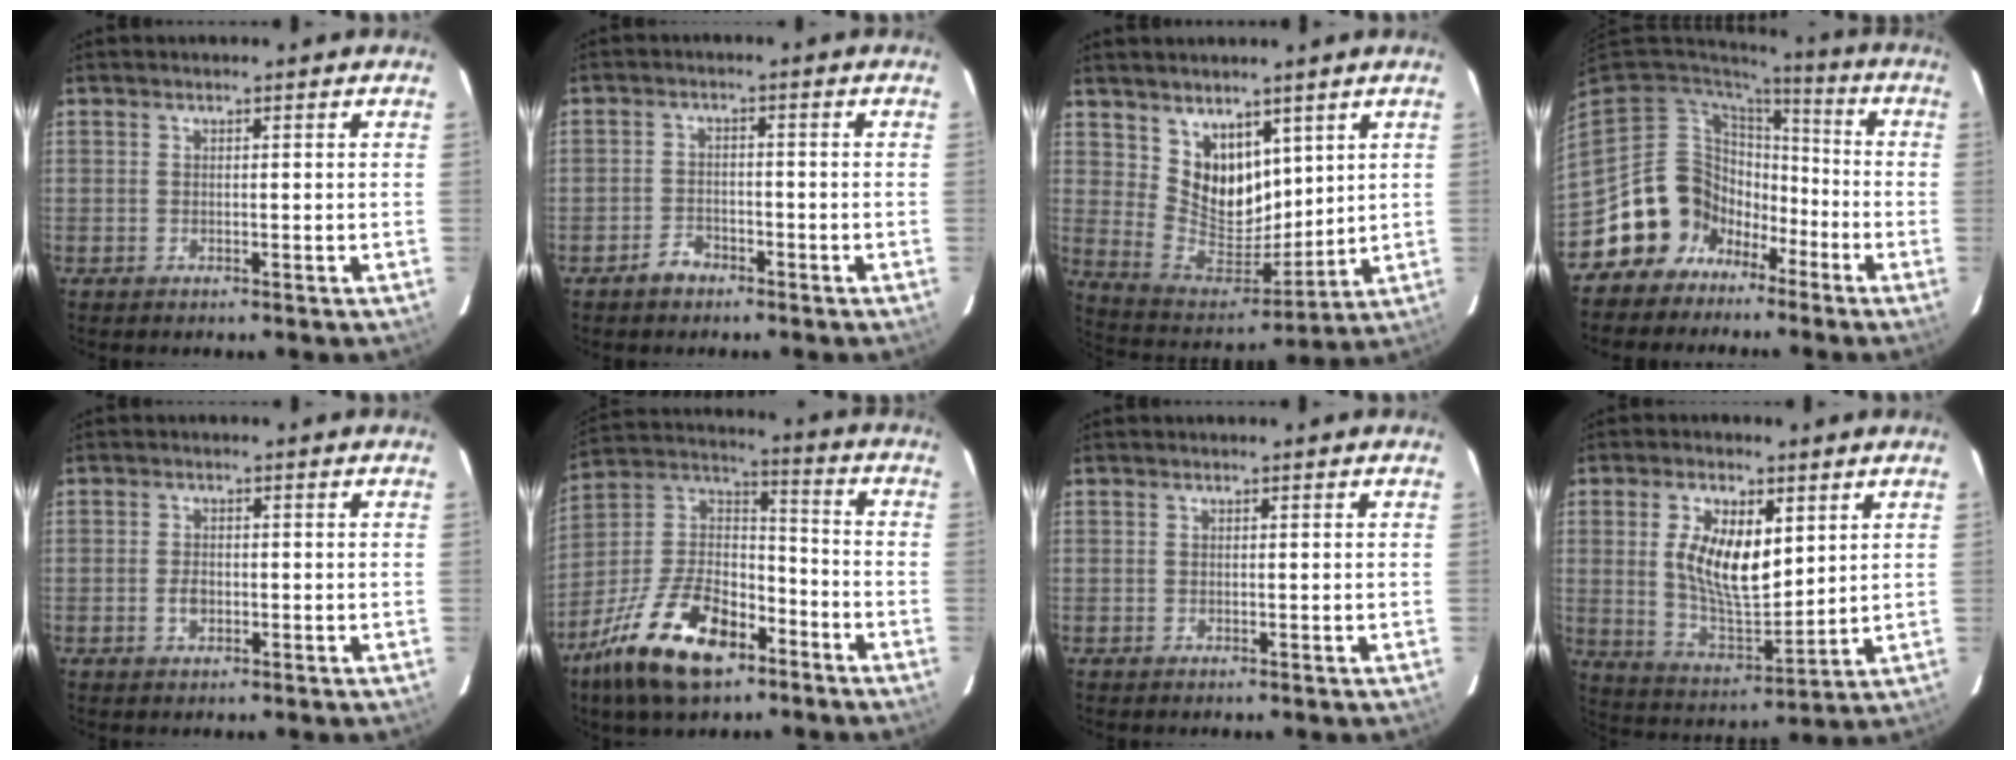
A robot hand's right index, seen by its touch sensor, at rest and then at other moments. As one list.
[{"total": 3.4, "force": [-2.5, 2.1, 1.0], "torque": [-0.027, 0.007, -0.042]}, {"total": 12.1, "force": [7.0, 8.2, 5.5], "torque": [-0.097, -0.006, 0.150]}, {"total": 14.5, "force": [-7.4, 11.8, 4.2], "torque": [-0.110, 0.033, -0.123]}, {"total": 2.2, "force": [-0.7, 1.5, 1.5], "torque": [-0.029, 0.001, -0.012]}, {"total": 20.7, "force": [-12.3, 10.0, 13.3], "torque": [-0.282, 0.002, -0.216]}, {"total": 0.0}, {"total": 12.6, "force": [3.5, 5.6, 10.8], "torque": [-0.204, 0.000, 0.075]}]